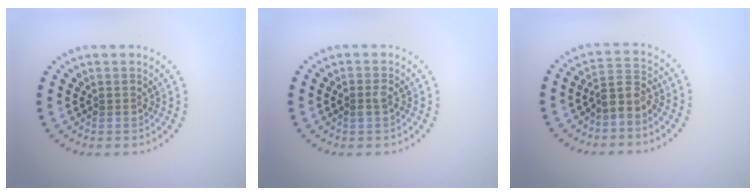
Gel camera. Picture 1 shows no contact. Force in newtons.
{"total": 1.0, "press": 0.9, "slide": 0.1}
{"total": 2.5, "press": 2.0, "slide": 1.6}